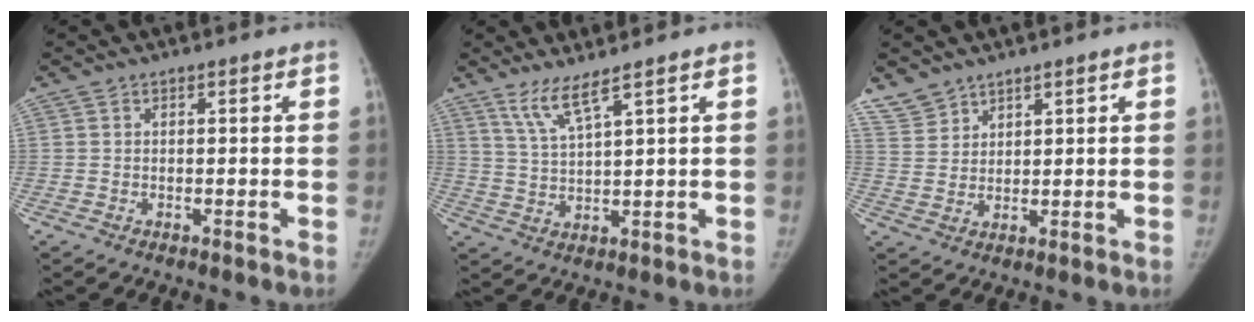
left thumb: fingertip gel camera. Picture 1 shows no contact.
{"total": 5.0, "force": [3.6, -0.2, 3.4], "torque": [-0.071, -0.030, 0.079]}
{"total": 4.1, "force": [3.6, 2.0, 0.3], "torque": [0.012, -0.015, 0.077]}